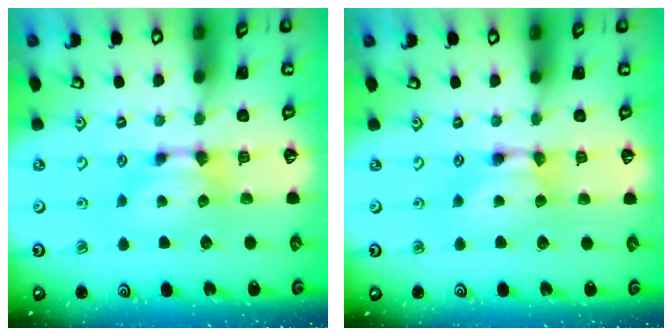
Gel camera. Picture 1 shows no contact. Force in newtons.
{"total": 1.6, "press": 1.6, "slide": 0.2}